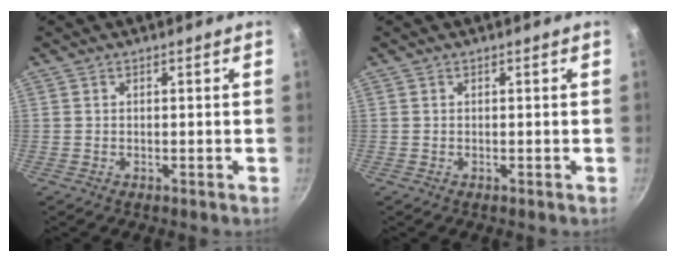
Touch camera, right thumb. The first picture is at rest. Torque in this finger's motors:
{"motor_torque": [0.00, 0.00, 0.00, 0.00, 0.03]}